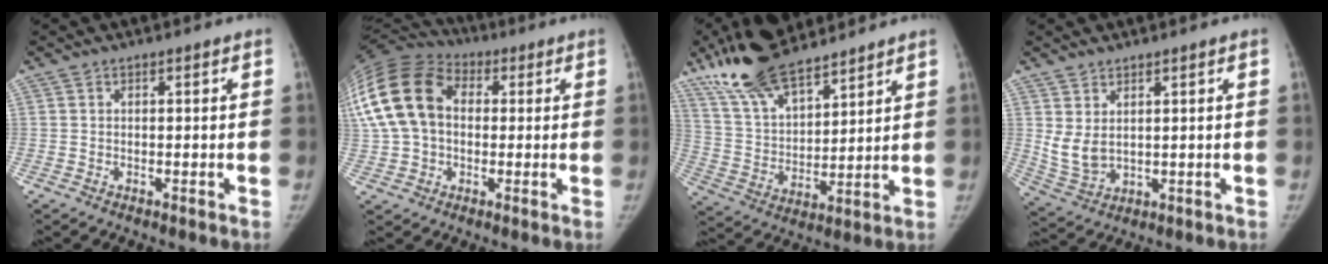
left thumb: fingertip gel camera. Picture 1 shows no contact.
{"total": 20.0, "force": [2.8, 14.6, 13.4], "torque": [-0.289, 0.038, 0.046]}
{"total": 17.0, "force": [13.1, 5.9, 9.0], "torque": [-0.137, -0.052, 0.250]}
{"total": 5.5, "force": [1.7, 3.3, 4.0], "torque": [-0.078, -0.017, 0.050]}